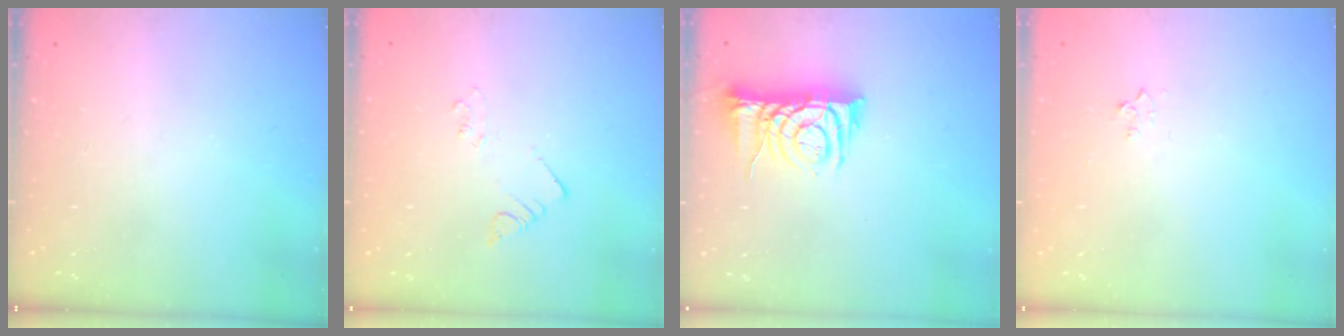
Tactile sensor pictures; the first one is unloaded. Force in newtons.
{"total": 2.2, "press": 2.2, "slide": 0.1}
{"total": 7.9, "press": 7.9, "slide": 1.0}
{"total": 2.9, "press": 2.8, "slide": 0.4}